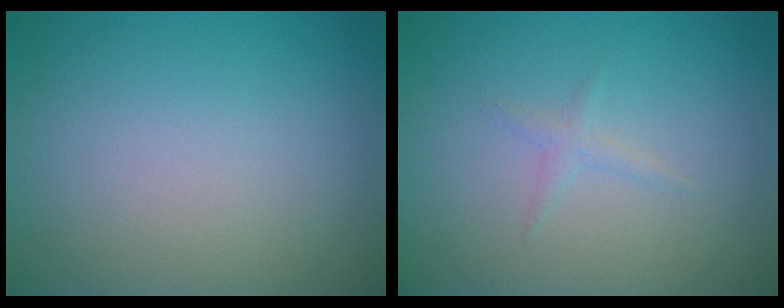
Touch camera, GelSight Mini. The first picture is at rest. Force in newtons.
{"total": 0.9, "press": 0.9, "slide": 0.0}